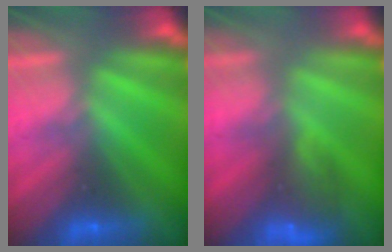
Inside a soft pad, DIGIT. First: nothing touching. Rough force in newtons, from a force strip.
{"total": 8.7}